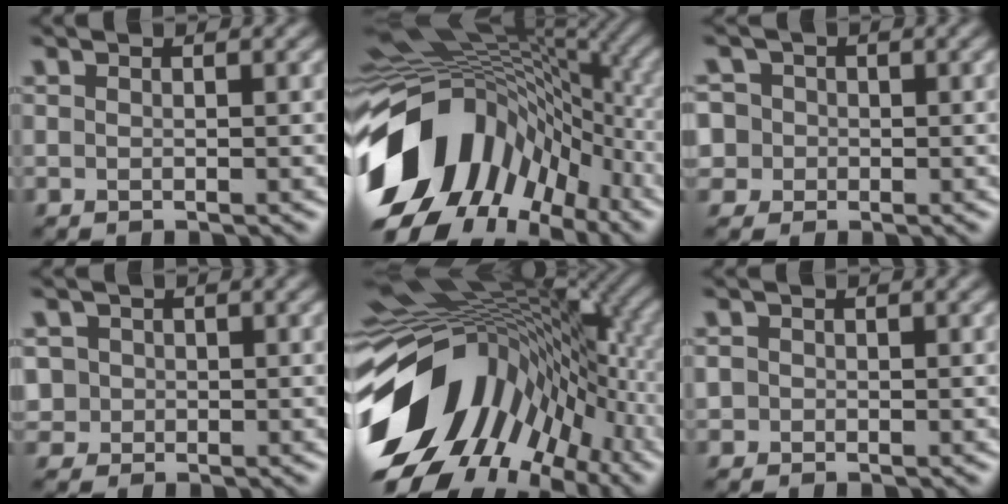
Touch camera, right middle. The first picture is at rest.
{"total": 16.7, "force": [-5.4, 11.2, 11.1], "torque": [-0.223, -0.003, -0.102]}
{"total": 5.0, "force": [0.6, 4.6, 1.6], "torque": [-0.028, 0.038, -0.017]}
{"total": 2.4, "force": [0.3, 2.3, 0.5], "torque": [-0.005, 0.011, 0.011]}
{"total": 17.7, "force": [-5.4, 10.9, 12.8], "torque": [-0.237, -0.008, -0.097]}
{"total": 1.1, "force": [-0.1, 1.0, 0.2], "torque": [0.001, -0.004, -0.003]}